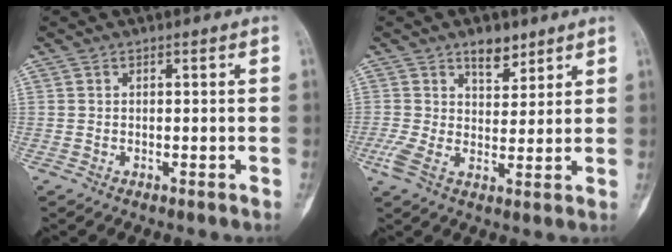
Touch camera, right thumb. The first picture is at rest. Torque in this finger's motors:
{"motor_torque": [0.07, 0.89, 0.87, 0.34, 0.07]}